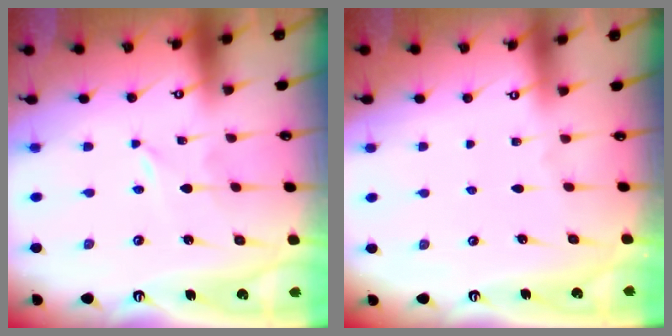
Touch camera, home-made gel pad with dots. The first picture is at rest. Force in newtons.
{"total": 0.0}